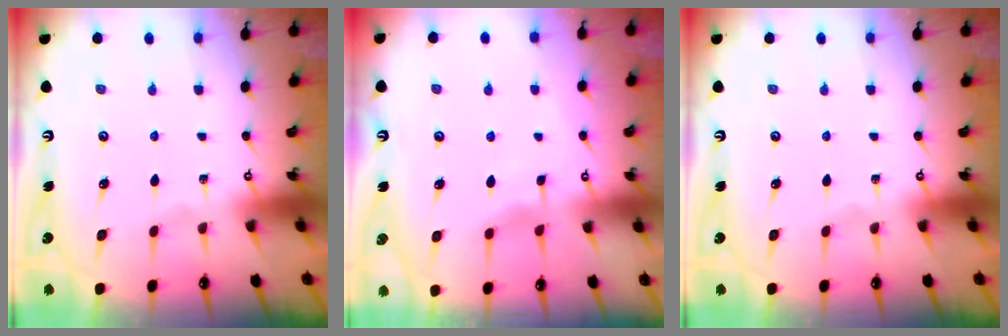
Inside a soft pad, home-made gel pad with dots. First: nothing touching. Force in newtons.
{"total": 3.1, "press": 3.1, "slide": 0.4}
{"total": 0.0}